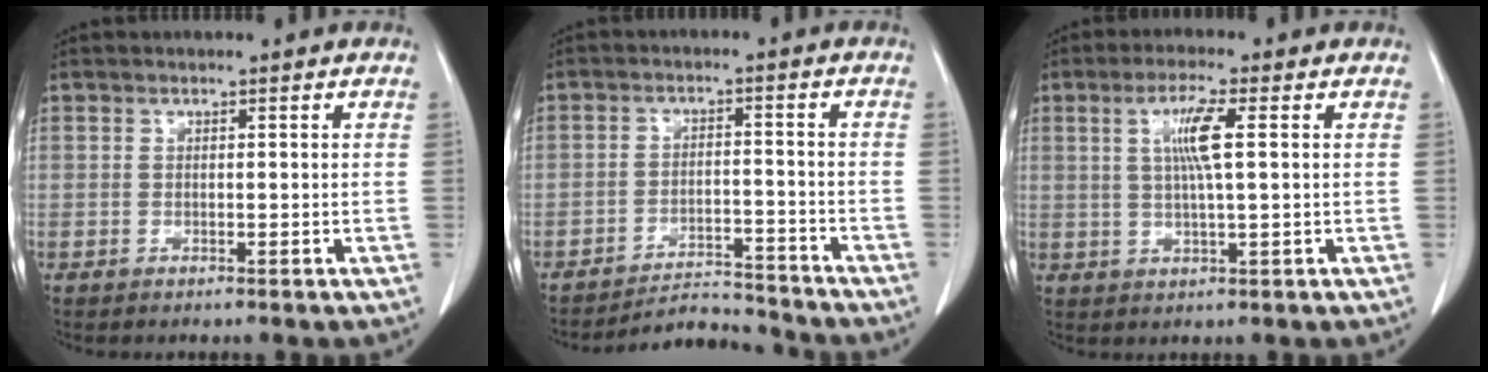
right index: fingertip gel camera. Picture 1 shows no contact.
{"total": 6.3, "force": [-6.2, 0.4, -0.8], "torque": [0.013, 0.010, -0.101]}
{"total": 5.7, "force": [1.4, 0.1, 5.6], "torque": [-0.106, 0.001, 0.026]}